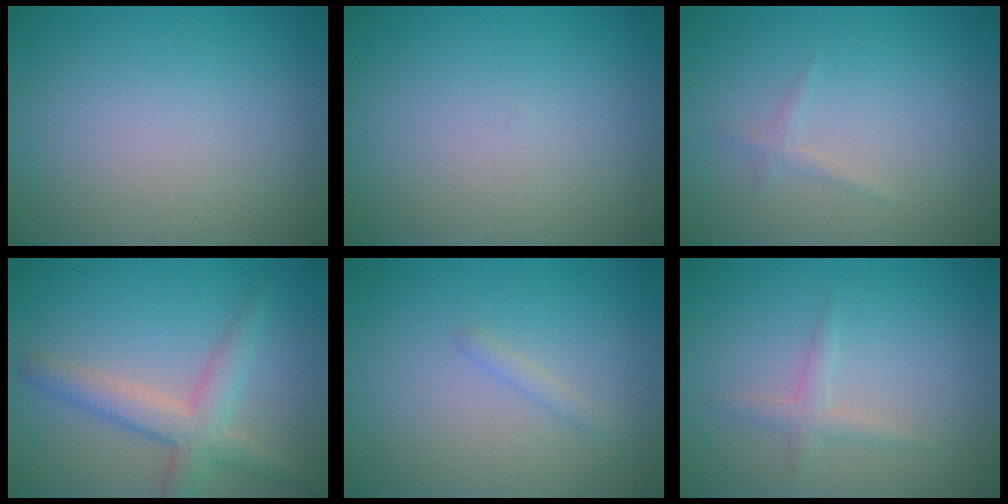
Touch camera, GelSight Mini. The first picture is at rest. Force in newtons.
{"total": 0.0}
{"total": 0.8, "press": 0.8, "slide": 0.1}
{"total": 4.0, "press": 3.9, "slide": 0.2}
{"total": 0.9, "press": 0.9, "slide": 0.0}
{"total": 1.3, "press": 1.3, "slide": 0.1}